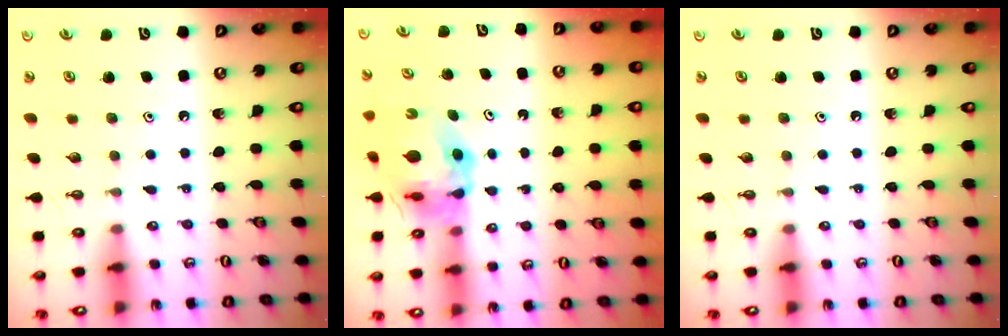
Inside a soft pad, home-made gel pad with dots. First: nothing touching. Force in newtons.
{"total": 8.2, "press": 8.1, "slide": 1.1}
{"total": 0.0}